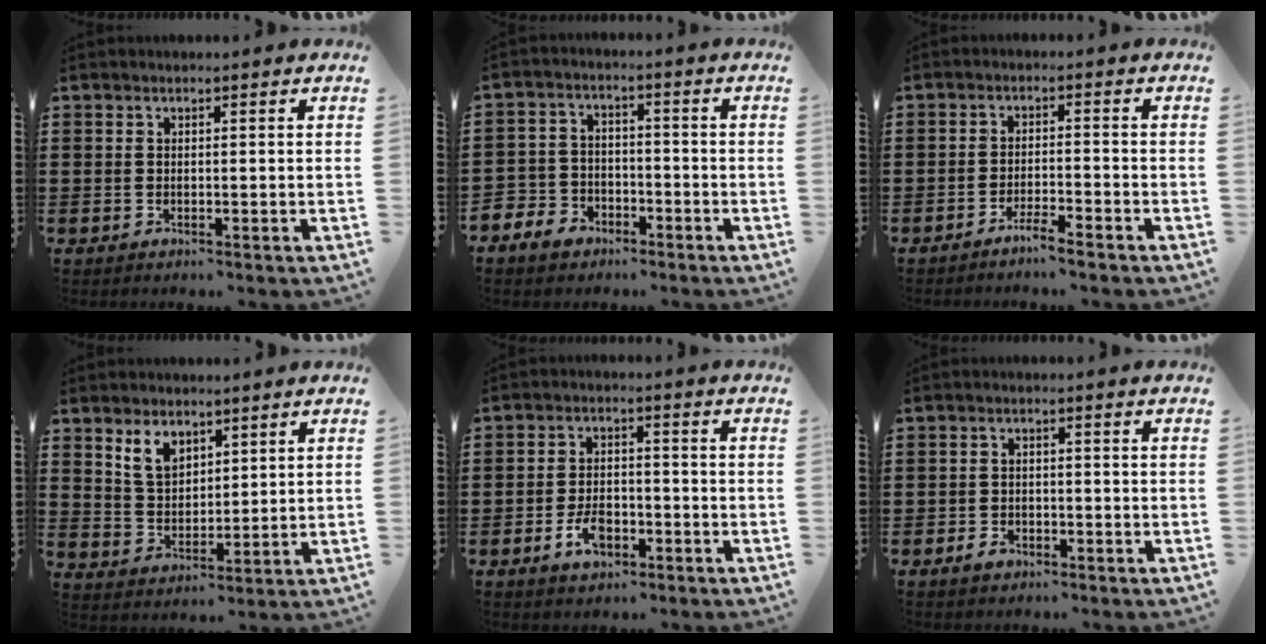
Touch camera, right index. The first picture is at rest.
{"total": 4.0, "force": [-3.0, 2.6, 0.4], "torque": [-0.032, 0.004, -0.066]}
{"total": 2.9, "force": [-2.7, -0.2, 1.1], "torque": [-0.019, 0.004, -0.053]}
{"total": 5.5, "force": [3.5, 3.4, 2.6], "torque": [-0.058, 0.008, 0.064]}
{"total": 4.9, "force": [-2.4, 2.8, 3.3], "torque": [-0.069, 0.003, -0.046]}
{"total": 1.8, "force": [-1.3, 1.0, 0.6], "torque": [-0.015, 0.001, -0.027]}